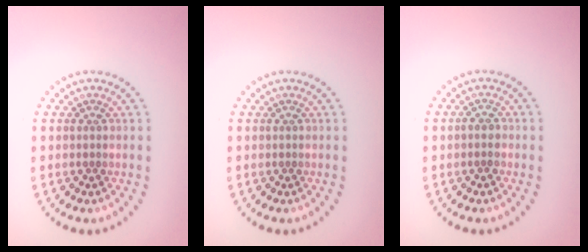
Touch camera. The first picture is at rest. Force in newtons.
{"total": 0.0}
{"total": 1.1, "press": 1.0, "slide": 0.4}